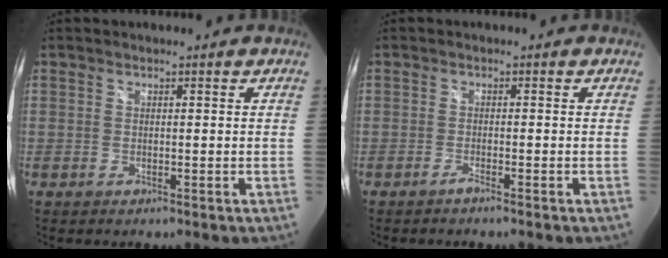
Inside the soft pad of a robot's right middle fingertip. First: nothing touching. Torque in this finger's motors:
{"motor_torque": [0.36, -0.45, -0.05, 0.00]}